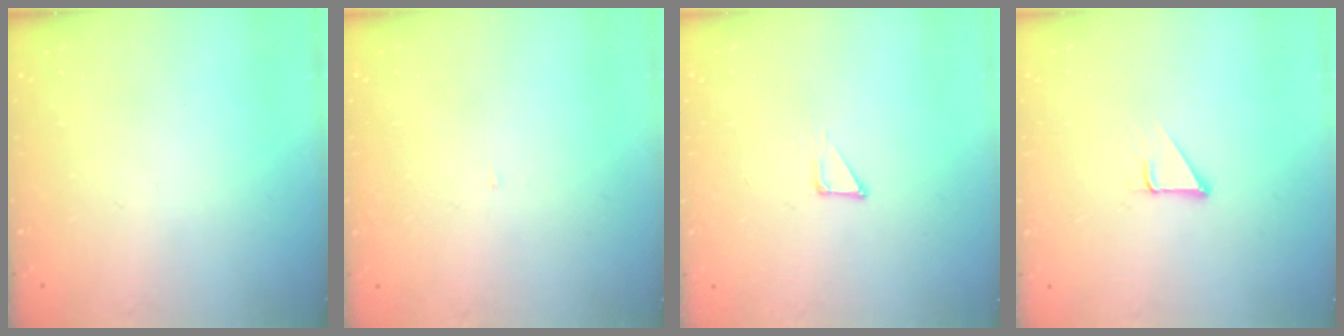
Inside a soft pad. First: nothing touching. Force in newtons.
{"total": 3.0, "press": 3.0, "slide": 0.2}
{"total": 2.7, "press": 2.7, "slide": 0.3}
{"total": 1.6, "press": 1.6, "slide": 0.2}